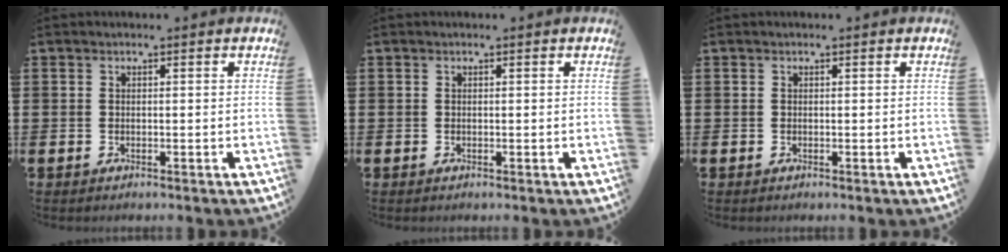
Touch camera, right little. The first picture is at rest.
{"total": 0.0}
{"total": 0.0}